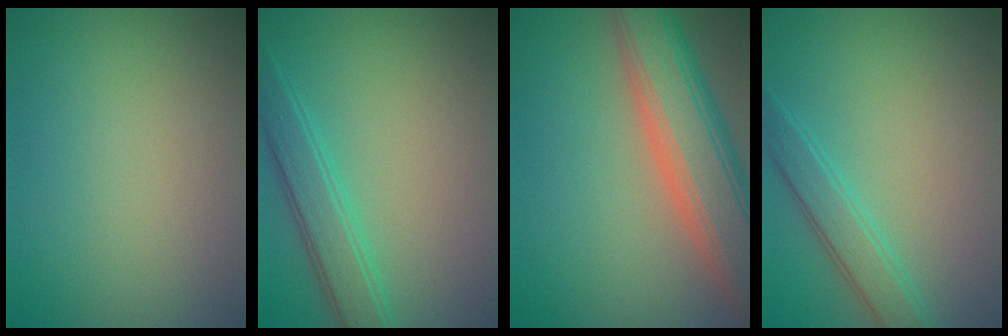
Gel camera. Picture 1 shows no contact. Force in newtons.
{"total": 3.4, "press": 3.4, "slide": 0.2}
{"total": 8.8, "press": 8.8, "slide": 0.4}
{"total": 2.8, "press": 2.8, "slide": 0.1}